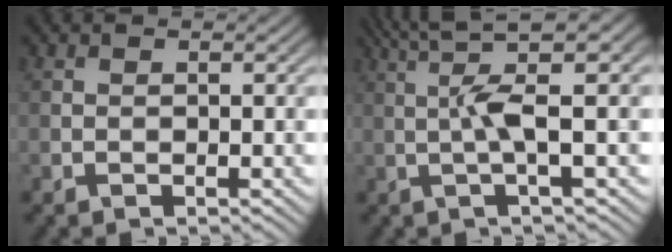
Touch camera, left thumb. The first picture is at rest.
{"total": 6.7, "force": [1.5, 0.6, 6.5], "torque": [-0.130, 0.019, 0.026]}